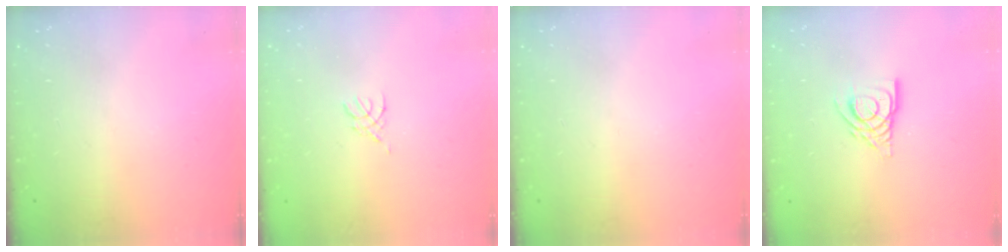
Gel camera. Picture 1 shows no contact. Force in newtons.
{"total": 1.8, "press": 1.7, "slide": 0.4}
{"total": 0.0}
{"total": 9.4, "press": 9.4, "slide": 1.1}